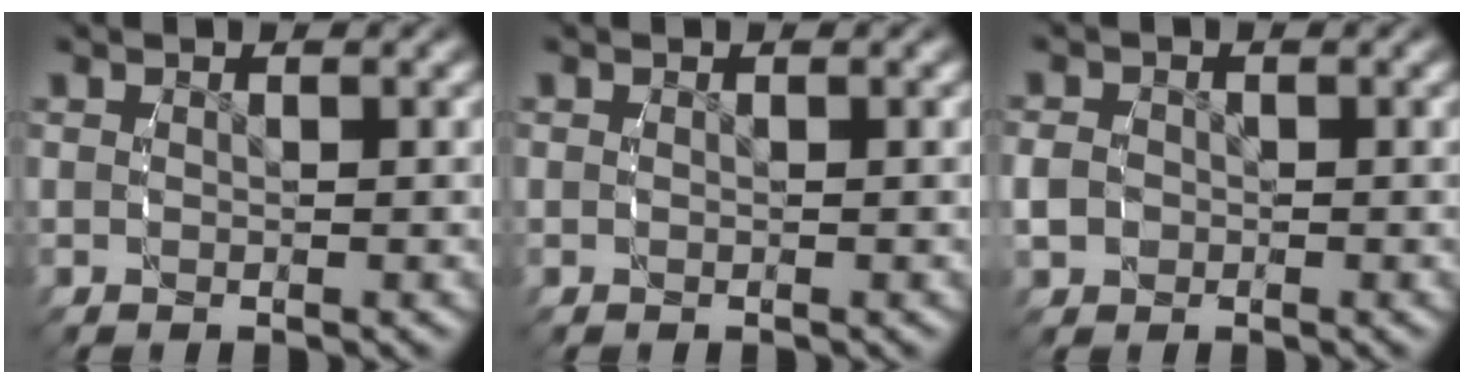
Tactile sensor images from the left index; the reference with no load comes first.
{"total": 0.0}
{"total": 2.3, "force": [-0.8, 2.1, 0.5], "torque": [-0.022, -0.001, -0.016]}